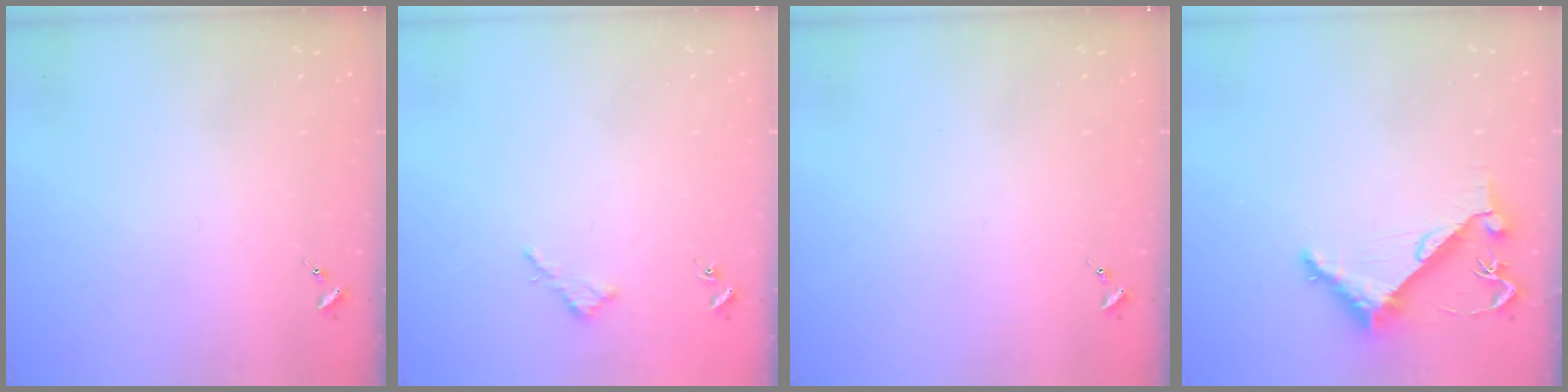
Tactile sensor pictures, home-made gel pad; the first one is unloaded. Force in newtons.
{"total": 2.6, "press": 2.6, "slide": 0.2}
{"total": 0.0}
{"total": 6.3, "press": 6.3, "slide": 0.6}